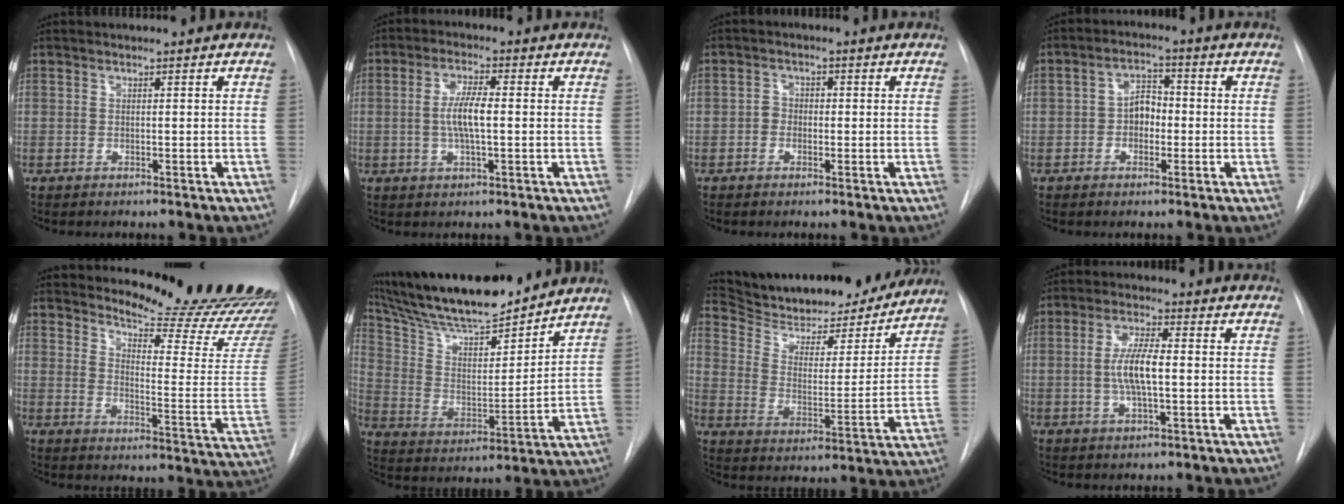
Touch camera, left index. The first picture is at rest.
{"total": 5.5, "force": [-0.7, 1.0, 5.3], "torque": [-0.109, -0.002, -0.015]}
{"total": 2.0, "force": [-1.0, 1.5, 0.8], "torque": [-0.007, 0.004, -0.019]}
{"total": 4.4, "force": [-1.3, 2.9, 3.0], "torque": [-0.051, 0.013, -0.025]}
{"total": 20.6, "force": [19.8, 0.9, 5.8], "torque": [-0.080, -0.154, 0.234]}
{"total": 21.0, "force": [18.2, 3.3, 10.0], "torque": [-0.179, 0.008, 0.303]}
{"total": 22.6, "force": [20.5, 5.0, 8.0], "torque": [-0.128, -0.023, 0.293]}
{"total": 6.4, "force": [-0.9, 1.3, 6.2], "torque": [-0.129, -0.003, -0.017]}